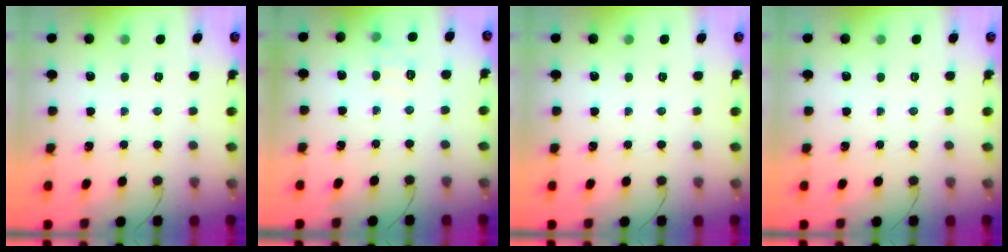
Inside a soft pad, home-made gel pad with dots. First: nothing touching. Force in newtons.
{"total": 6.3, "press": 6.0, "slide": 1.9}
{"total": 0.0}
{"total": 0.0}